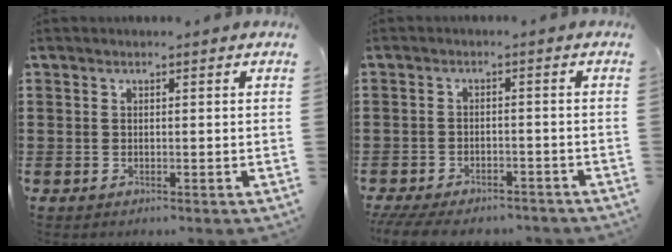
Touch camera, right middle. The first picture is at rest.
{"total": 4.0, "force": [-3.9, 0.6, 1.0], "torque": [-0.023, -0.004, -0.079]}